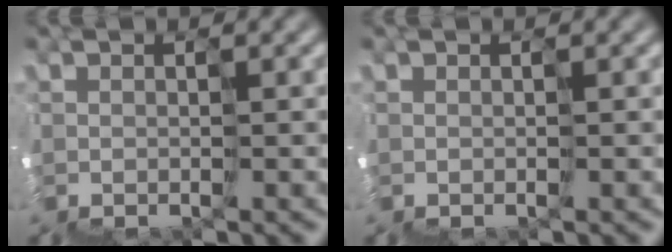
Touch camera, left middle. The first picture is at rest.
{"total": 0.0}